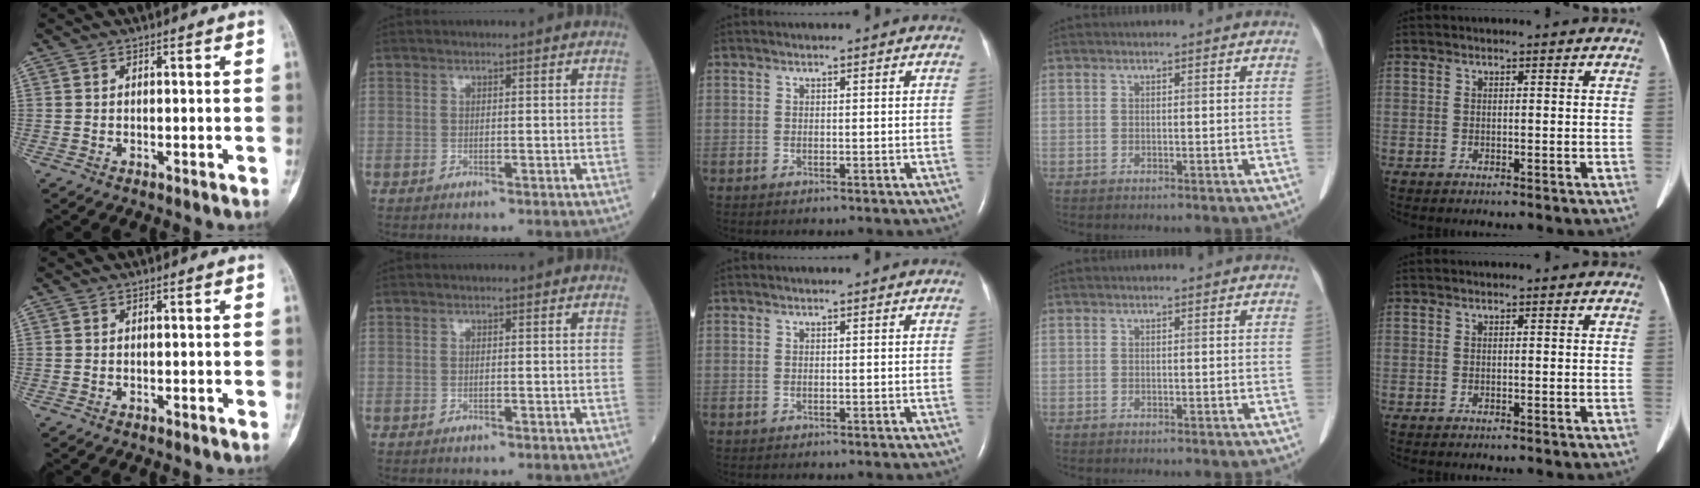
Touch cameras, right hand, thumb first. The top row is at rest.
{}